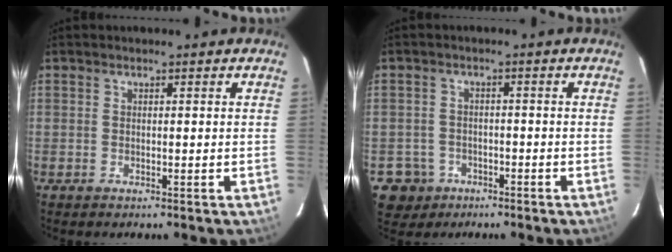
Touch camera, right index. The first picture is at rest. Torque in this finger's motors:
{"motor_torque": [-1.04, -0.55, -1.06, -0.21]}